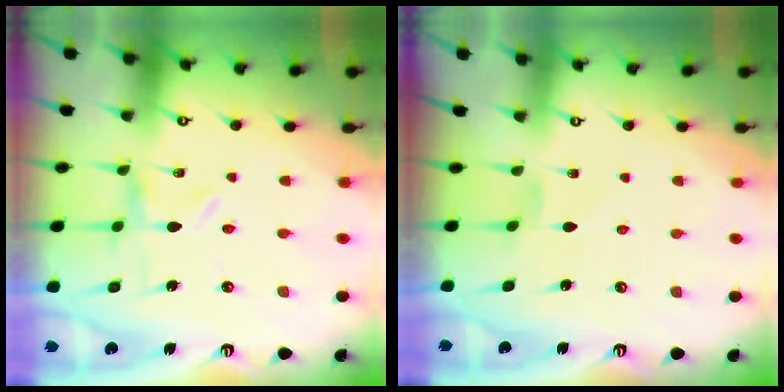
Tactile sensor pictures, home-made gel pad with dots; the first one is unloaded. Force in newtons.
{"total": 1.9, "press": 1.9, "slide": 0.4}